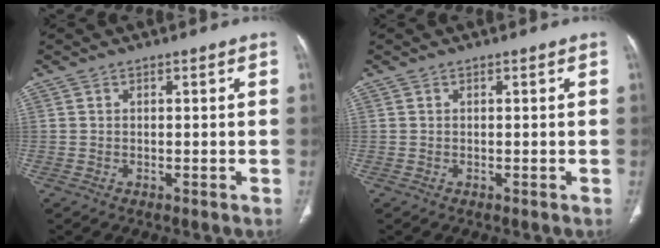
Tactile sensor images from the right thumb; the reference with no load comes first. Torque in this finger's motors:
{"motor_torque": [0.08, 0.08, -0.02, -0.02, 0.00]}